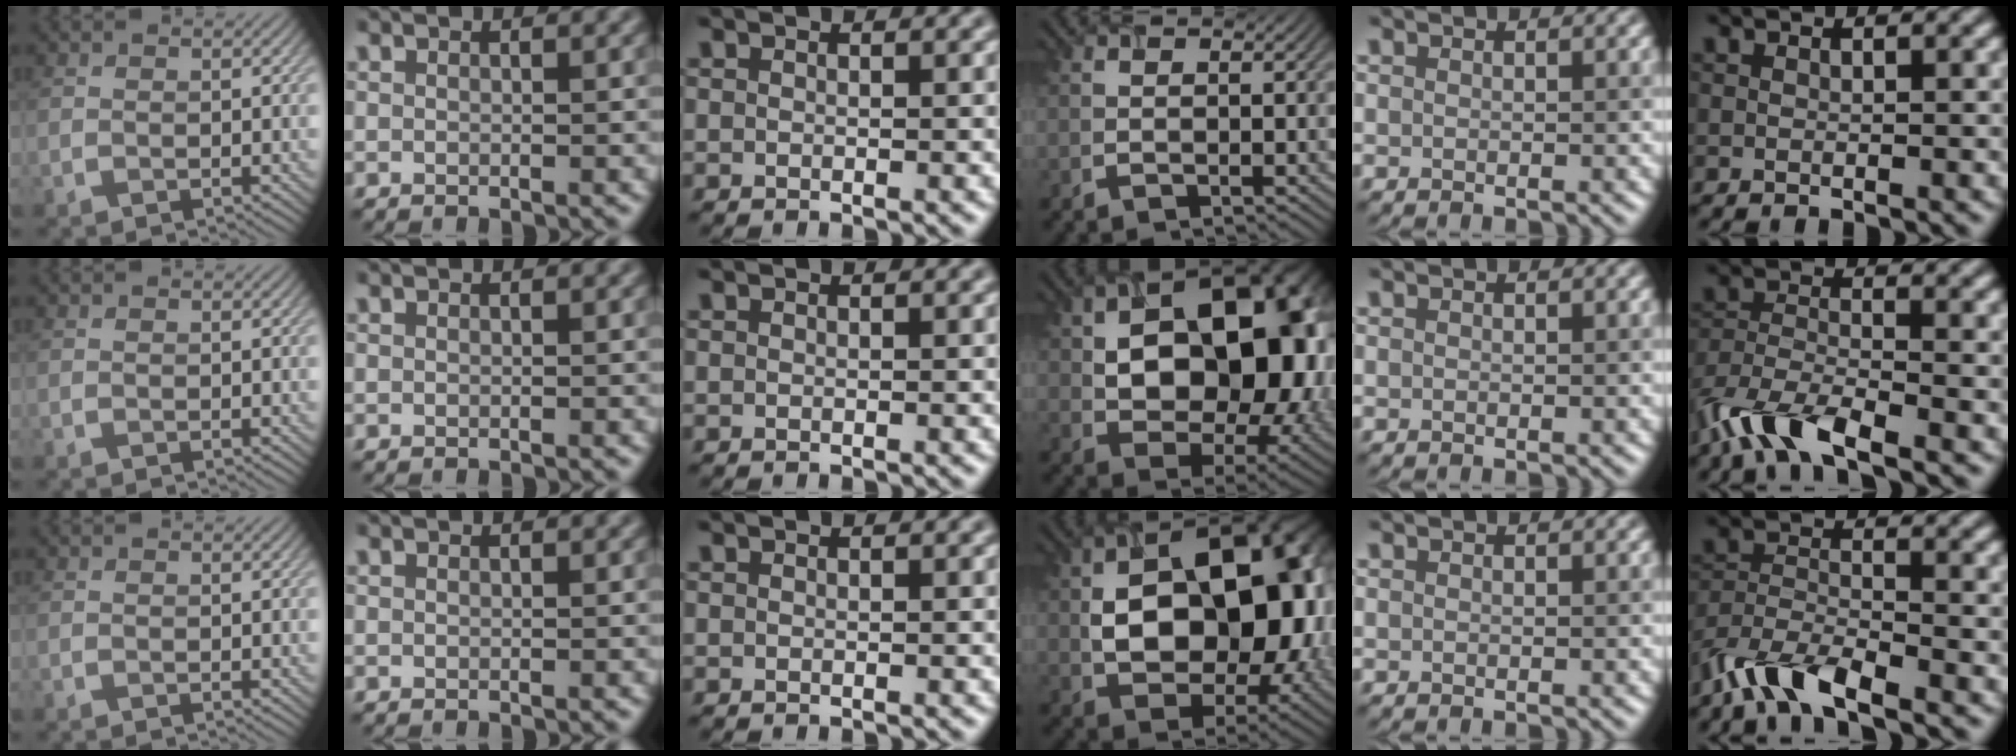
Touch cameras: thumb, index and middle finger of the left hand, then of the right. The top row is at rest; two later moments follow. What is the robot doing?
{"motion": "lift_and_place", "object": "timer"}